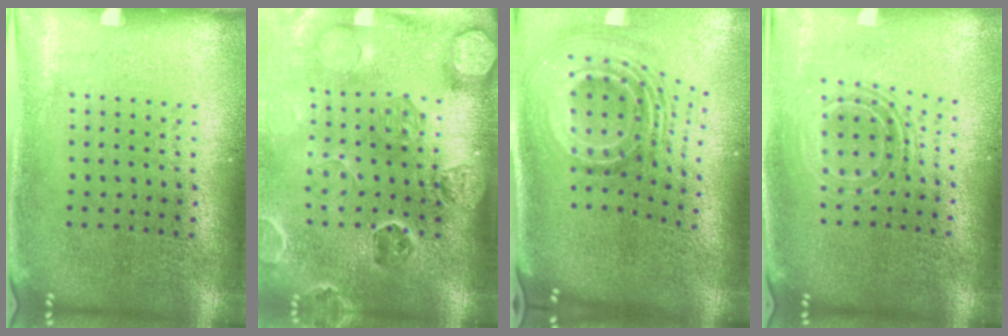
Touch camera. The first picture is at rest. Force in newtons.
{"total": 2.7, "press": 2.6, "slide": 0.5}
{"total": 2.6, "press": 1.7, "slide": 2.0}
{"total": 1.8, "press": 1.3, "slide": 1.1}